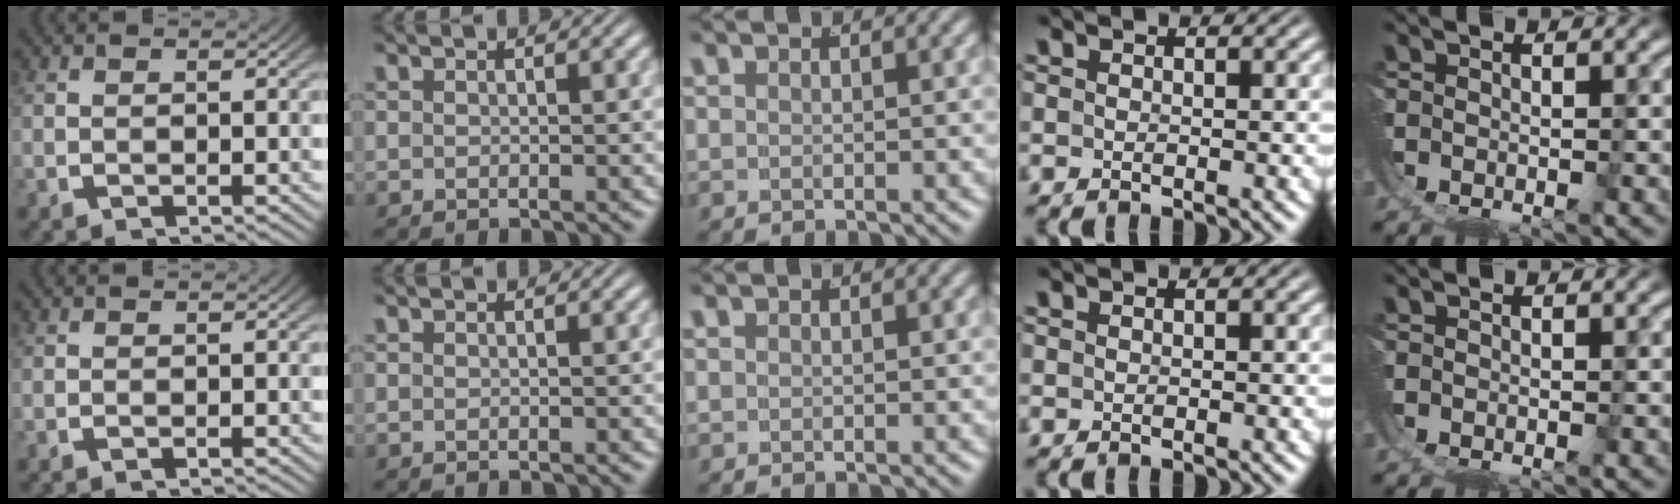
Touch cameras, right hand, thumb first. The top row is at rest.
{}